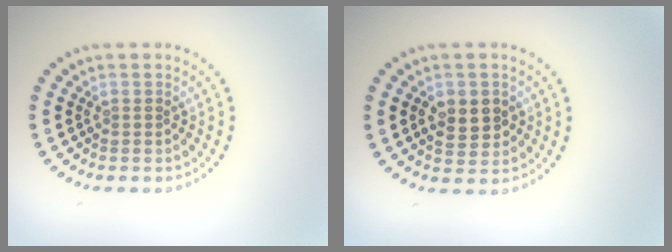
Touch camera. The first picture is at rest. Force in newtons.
{"total": 2.9, "press": 2.8, "slide": 0.4}